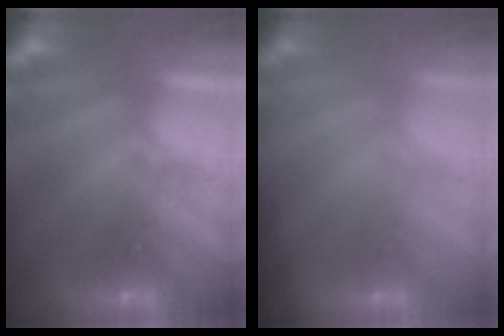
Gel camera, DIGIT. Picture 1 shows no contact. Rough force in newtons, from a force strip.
{"total": 1.4}